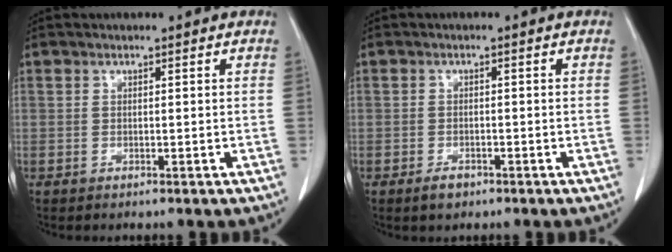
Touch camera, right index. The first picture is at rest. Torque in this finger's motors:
{"motor_torque": [-0.16, -0.12, -0.05, -0.04]}